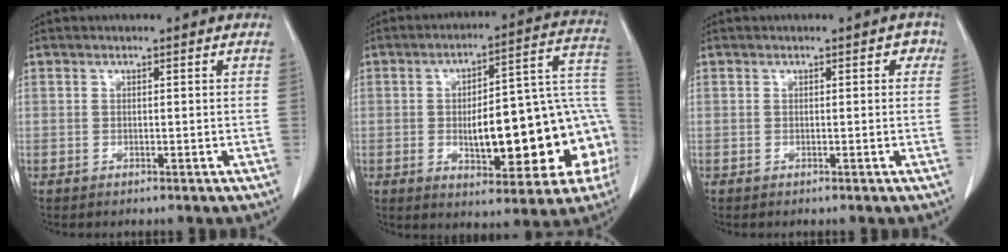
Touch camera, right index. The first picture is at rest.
{"total": 21.4, "force": [-3.8, 6.7, 20.0], "torque": [-0.201, 0.045, -0.033]}
{"total": 1.2, "force": [0.3, 0.8, 0.8], "torque": [0.001, 0.008, -0.003]}